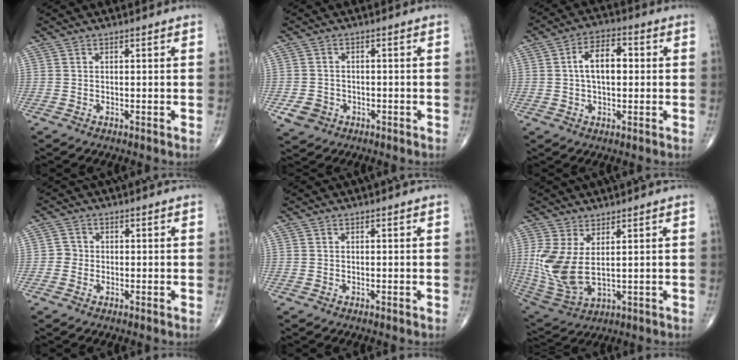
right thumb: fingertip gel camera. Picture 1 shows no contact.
{"total": 3.8, "force": [-1.5, 3.2, 1.3], "torque": [-0.018, 0.007, -0.020]}
{"total": 7.8, "force": [0.7, 4.3, 6.4], "torque": [-0.101, 0.019, 0.004]}
{"total": 2.1, "force": [-0.4, 2.0, 0.6], "torque": [0.004, 0.008, -0.012]}
{"total": 0.0}
{"total": 10.7, "force": [1.8, 5.1, 9.2], "torque": [-0.212, -0.019, 0.053]}